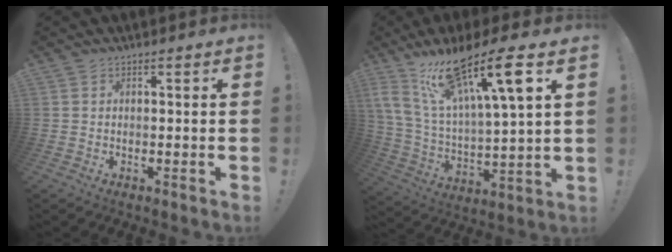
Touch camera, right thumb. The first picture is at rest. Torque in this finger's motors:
{"motor_torque": [2.09, 2.92, 0.36, 0.37, 0.24]}